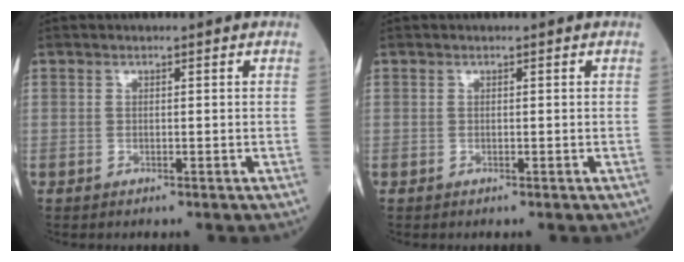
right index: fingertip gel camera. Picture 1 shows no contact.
{"total": 0.0}